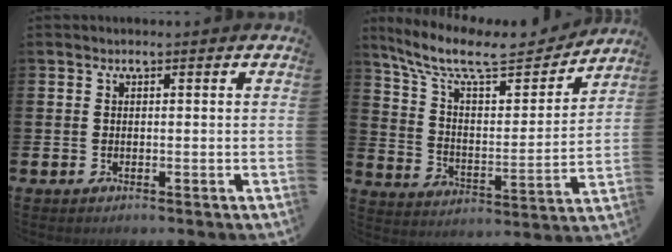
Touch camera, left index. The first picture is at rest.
{"total": 10.4, "force": [8.9, 3.0, 4.5], "torque": [-0.120, -0.057, 0.150]}